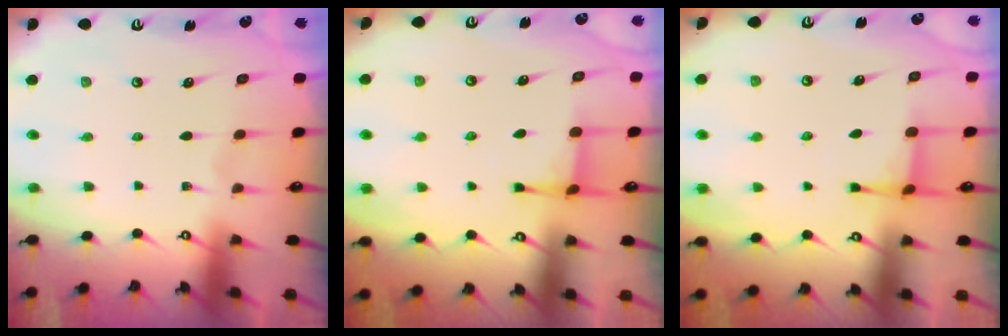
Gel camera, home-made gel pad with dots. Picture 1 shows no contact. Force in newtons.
{"total": 2.9, "press": 2.8, "slide": 0.7}
{"total": 2.9, "press": 2.8, "slide": 0.7}